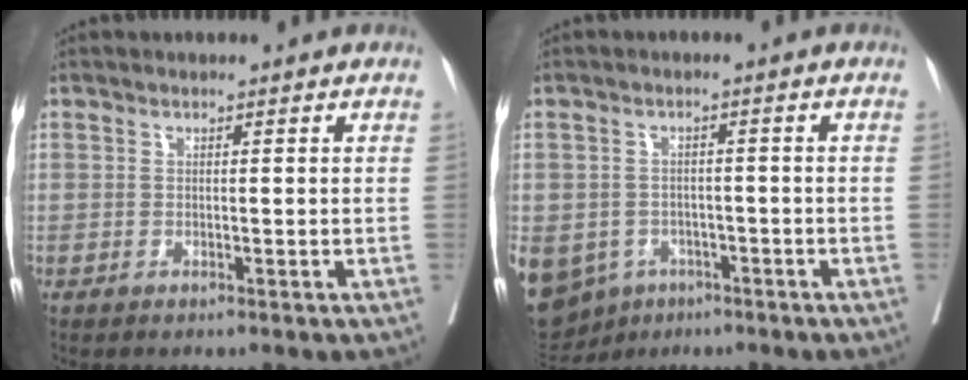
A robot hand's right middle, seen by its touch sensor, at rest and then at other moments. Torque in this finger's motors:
{"motor_torque": [0.37, -0.16, 1.05, 0.21]}